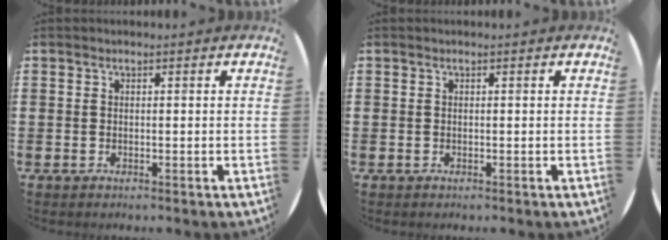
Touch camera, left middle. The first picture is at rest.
{"total": 0.0}